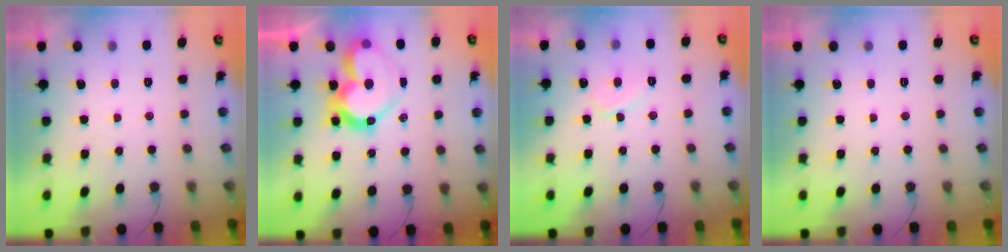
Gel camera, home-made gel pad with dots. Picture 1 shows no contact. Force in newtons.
{"total": 16.6, "press": 16.5, "slide": 1.2}
{"total": 5.8, "press": 5.8, "slide": 0.5}
{"total": 0.0}